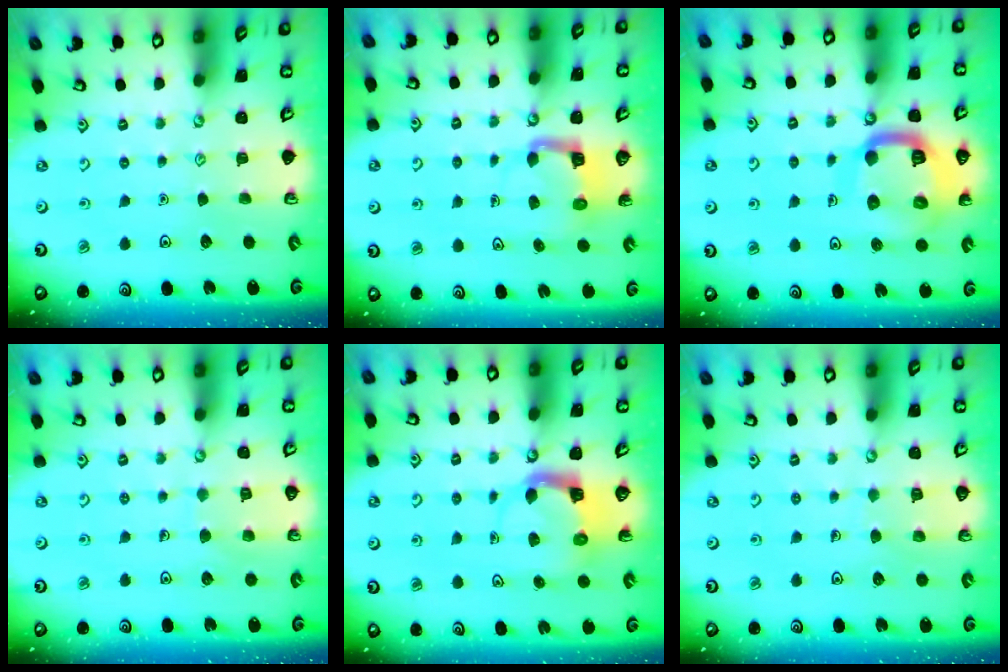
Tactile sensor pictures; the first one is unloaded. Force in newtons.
{"total": 4.8, "press": 4.8, "slide": 0.5}
{"total": 17.4, "press": 17.3, "slide": 1.9}
{"total": 5.8, "press": 5.8, "slide": 0.3}
{"total": 3.8, "press": 3.7, "slide": 0.6}
{"total": 5.4, "press": 5.4, "slide": 0.4}